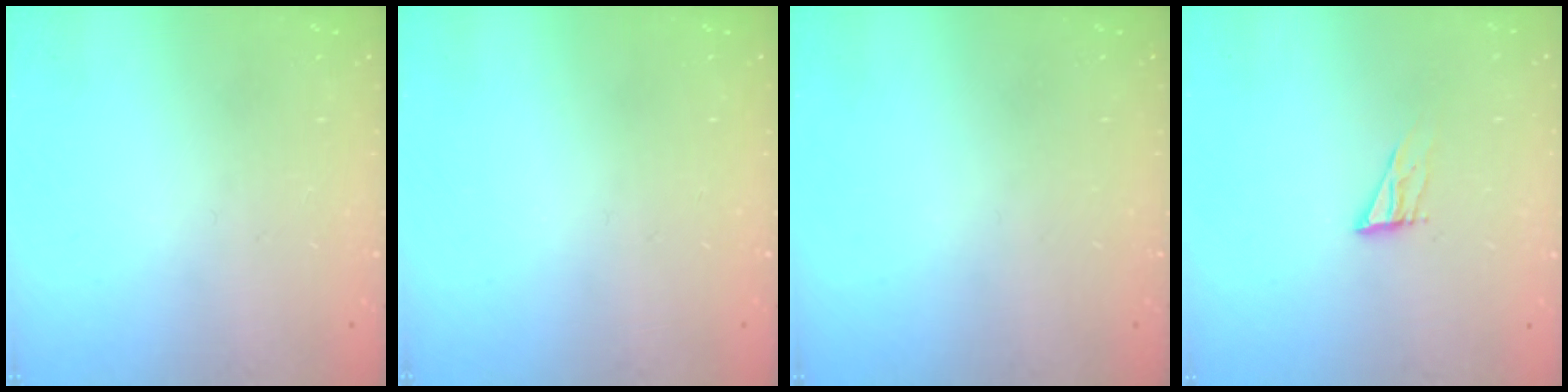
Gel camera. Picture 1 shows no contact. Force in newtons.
{"total": 0.0}
{"total": 0.0}
{"total": 7.6, "press": 7.6, "slide": 0.3}